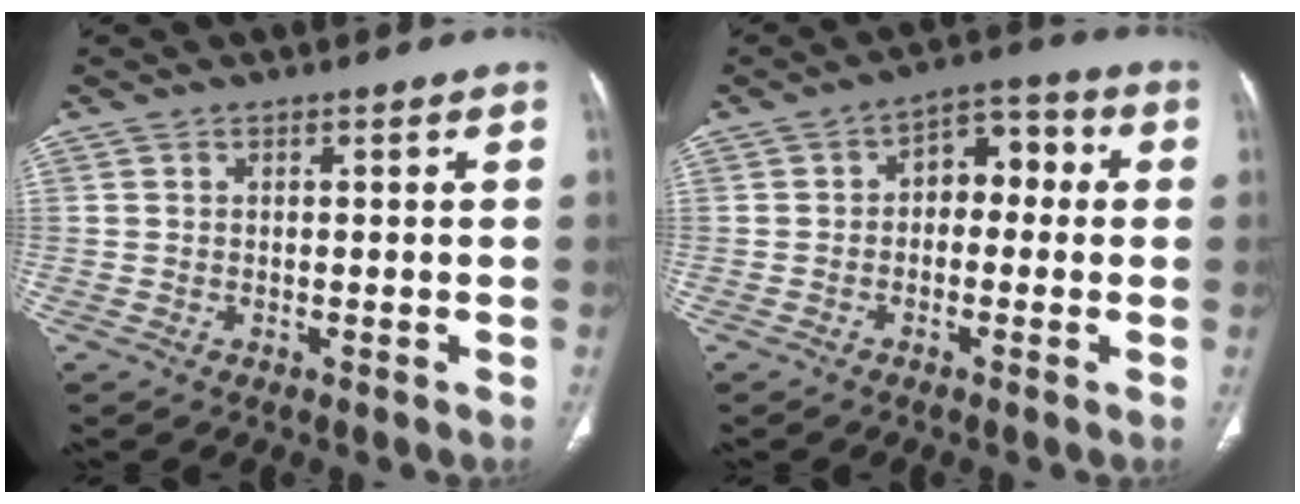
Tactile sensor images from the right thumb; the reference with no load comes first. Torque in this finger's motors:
{"motor_torque": [-0.35, 0.89, -0.18, 0.10, 0.03]}